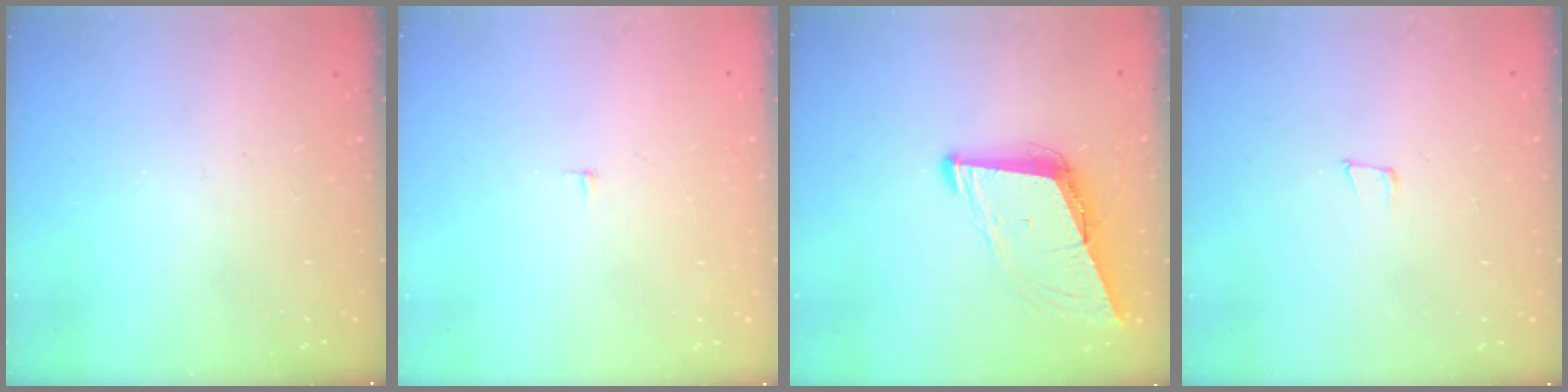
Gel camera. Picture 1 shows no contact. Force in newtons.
{"total": 2.7, "press": 2.7, "slide": 0.2}
{"total": 9.0, "press": 8.2, "slide": 3.7}
{"total": 5.0, "press": 4.2, "slide": 2.8}